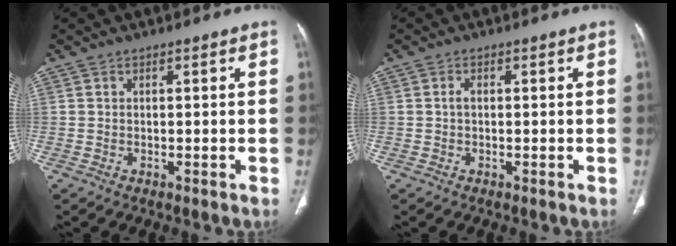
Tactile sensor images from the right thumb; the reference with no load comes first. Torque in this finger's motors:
{"motor_torque": [0.14, 1.23, 0.76, 0.14, 0.06]}